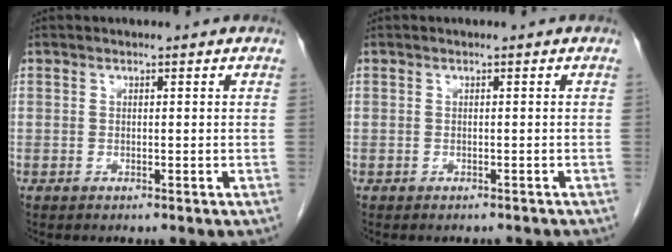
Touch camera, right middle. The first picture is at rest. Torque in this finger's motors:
{"motor_torque": [0.24, -0.21, -0.01, 0.00]}